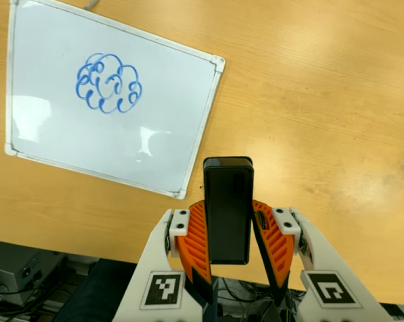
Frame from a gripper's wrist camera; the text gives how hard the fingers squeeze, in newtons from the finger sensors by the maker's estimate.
{"total": 5.5, "left": 4.7, "right": 6.2}